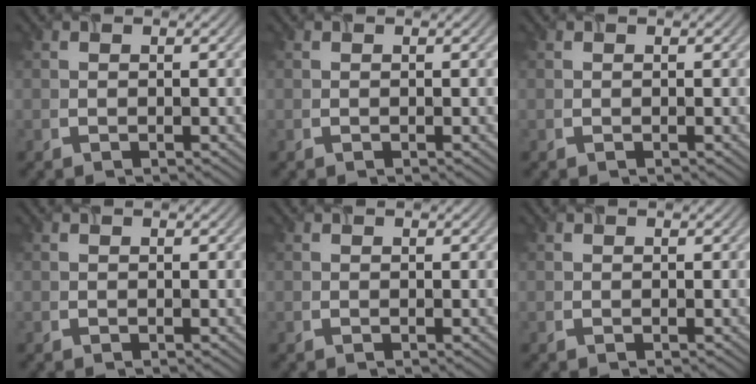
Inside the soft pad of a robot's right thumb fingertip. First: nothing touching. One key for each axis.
{"total": 0.0}
{"total": 0.0}
{"total": 0.0}
{"total": 0.0}
{"total": 0.0}